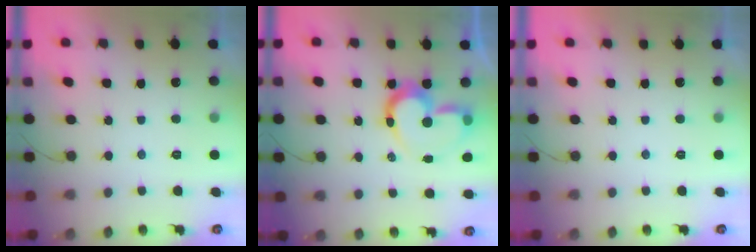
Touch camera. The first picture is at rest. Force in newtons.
{"total": 12.7, "press": 12.6, "slide": 1.5}
{"total": 1.6, "press": 1.6, "slide": 0.0}